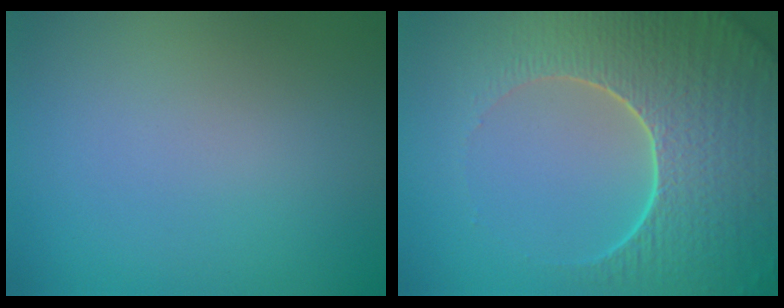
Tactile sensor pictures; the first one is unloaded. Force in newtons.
{"total": 8.7, "press": 6.4, "slide": 5.9}